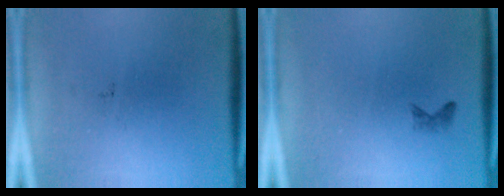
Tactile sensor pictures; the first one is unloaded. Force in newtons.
{"total": 0.7}